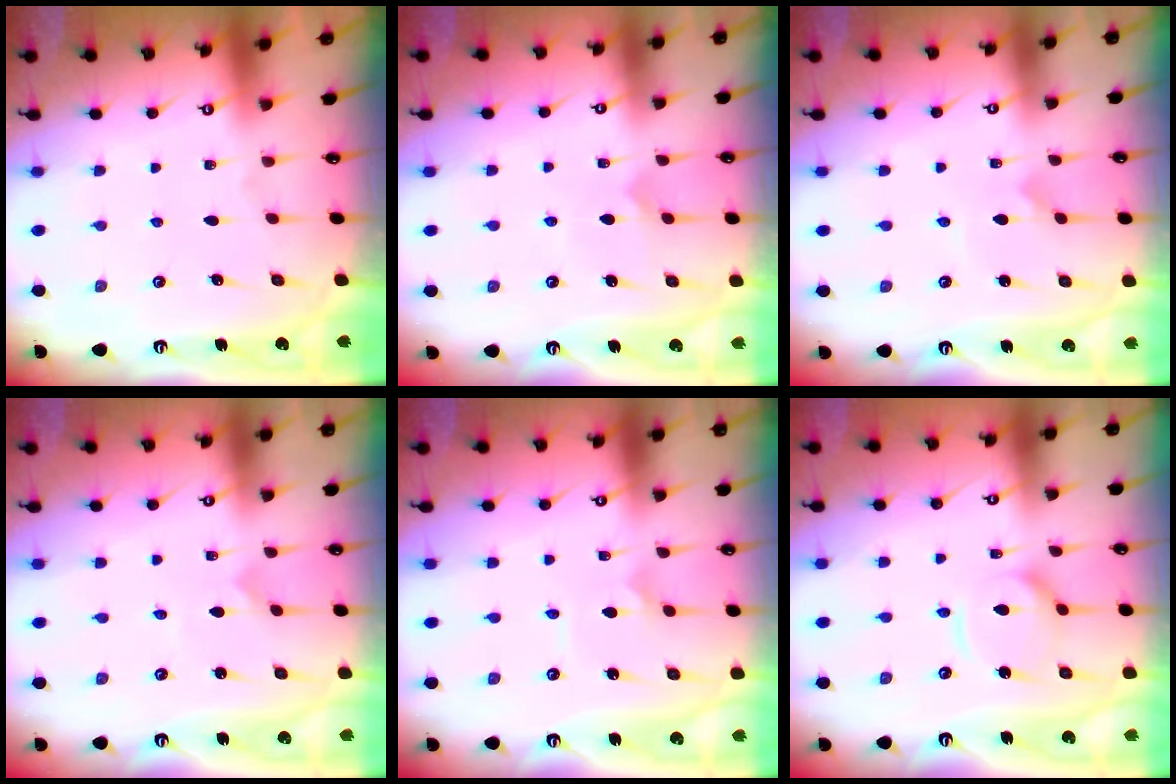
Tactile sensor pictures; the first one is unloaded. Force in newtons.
{"total": 5.5, "press": 5.5, "slide": 0.5}
{"total": 2.9, "press": 2.8, "slide": 0.3}
{"total": 0.0}
{"total": 2.7, "press": 2.7, "slide": 0.2}
{"total": 9.7, "press": 9.7, "slide": 1.0}